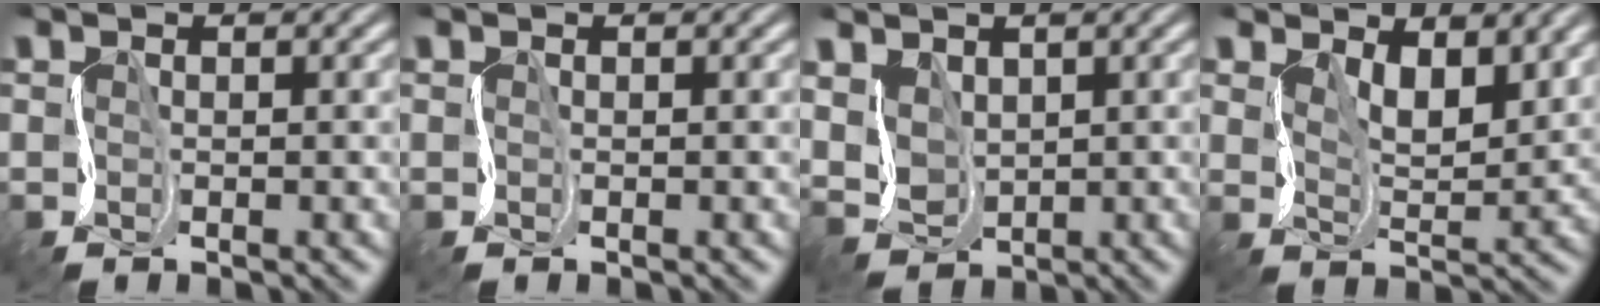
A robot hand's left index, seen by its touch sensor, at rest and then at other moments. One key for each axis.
{"total": 0.0}
{"total": 3.4, "fx": 0.8, "fy": 2.8, "fz": 1.9, "tx": -0.049, "ty": -0.001, "tz": 0.014}
{"total": 4.2, "fx": 2.0, "fy": 2.0, "fz": 3.1, "tx": -0.063, "ty": -0.017, "tz": 0.032}